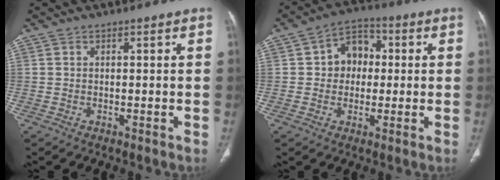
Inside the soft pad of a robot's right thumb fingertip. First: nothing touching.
{"total": 8.0, "force": [0.7, 6.5, 4.6], "torque": [-0.035, 0.018, 0.004]}